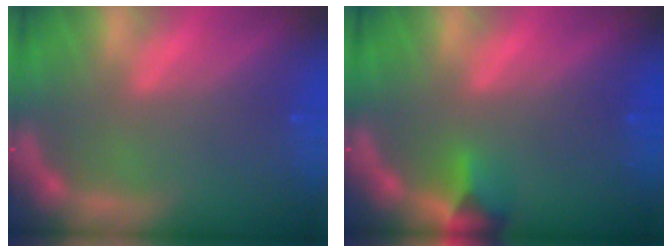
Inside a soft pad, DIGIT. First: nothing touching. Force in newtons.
{"total": 2.4}